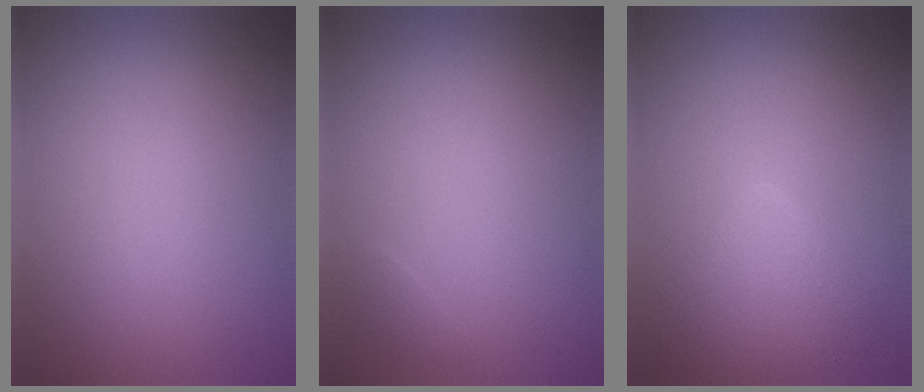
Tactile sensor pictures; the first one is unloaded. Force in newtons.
{"total": 0.5, "press": 0.5, "slide": 0.0}
{"total": 4.0, "press": 4.0, "slide": 0.2}